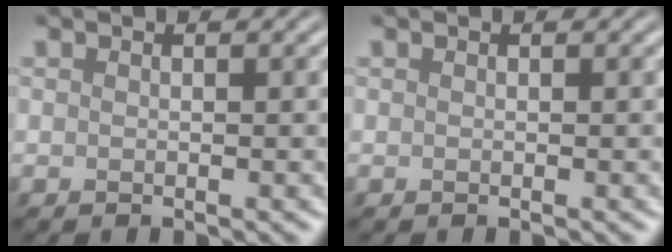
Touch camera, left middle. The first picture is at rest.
{"total": 0.0}